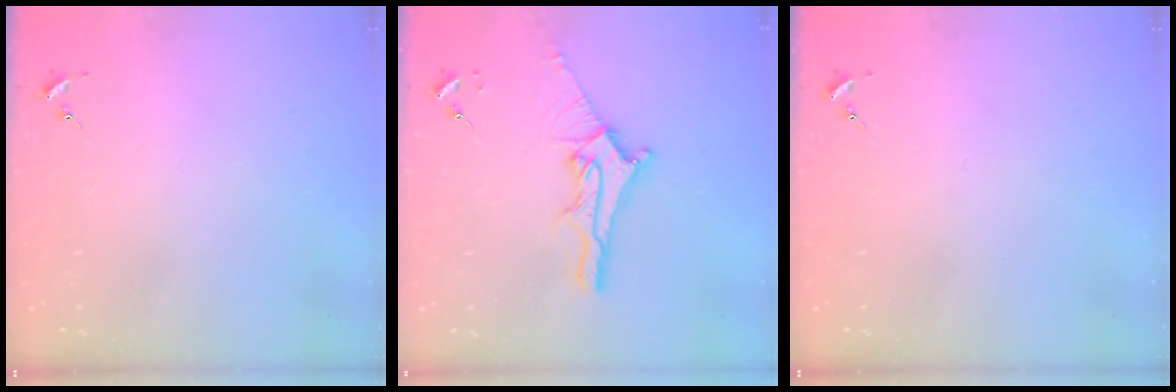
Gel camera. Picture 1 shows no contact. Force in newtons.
{"total": 12.5, "press": 12.5, "slide": 1.2}
{"total": 0.0}